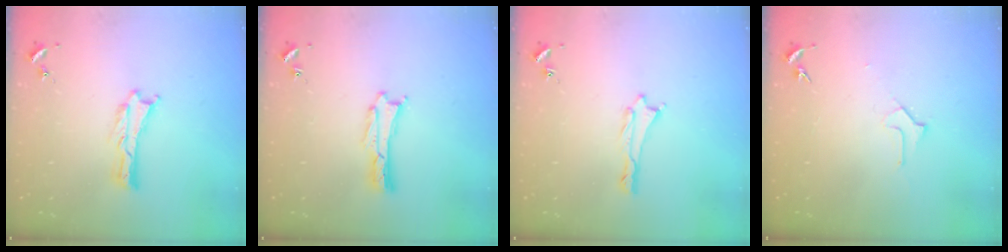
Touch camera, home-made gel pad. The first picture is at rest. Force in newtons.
{"total": 0.0}
{"total": 0.6, "press": 0.5, "slide": 0.2}
{"total": 1.6, "press": 1.6, "slide": 0.1}